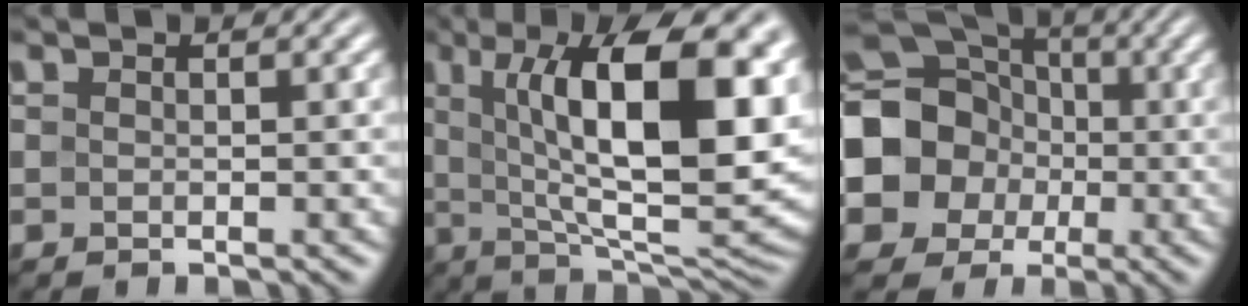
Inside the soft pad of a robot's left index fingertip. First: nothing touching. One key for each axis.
{"total": 15.9, "fx": 4.0, "fy": 5.6, "fz": 14.3, "tx": -0.207, "ty": 0.007, "tz": 0.059}
{"total": 14.4, "fx": -1.5, "fy": 12.9, "fz": 6.1, "tx": -0.141, "ty": 0.006, "tz": -0.062}